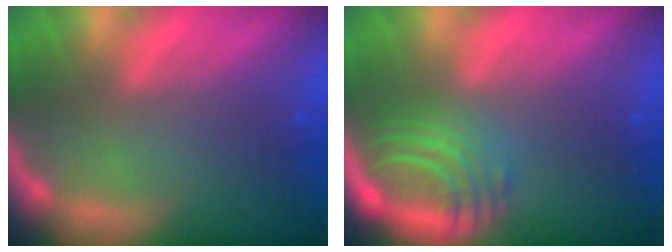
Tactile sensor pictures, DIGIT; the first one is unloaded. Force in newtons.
{"total": 5.5}